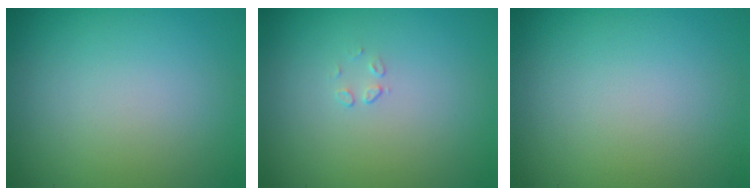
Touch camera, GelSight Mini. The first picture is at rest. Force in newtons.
{"total": 0.5, "press": 0.2, "slide": 0.5}
{"total": 0.0}